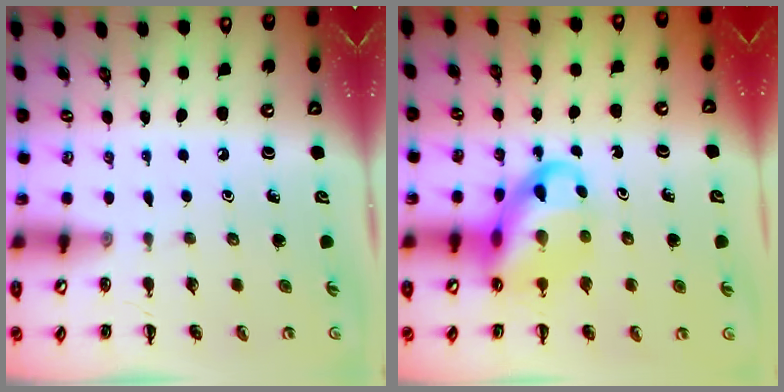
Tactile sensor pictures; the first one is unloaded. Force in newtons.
{"total": 11.6, "press": 11.2, "slide": 3.1}